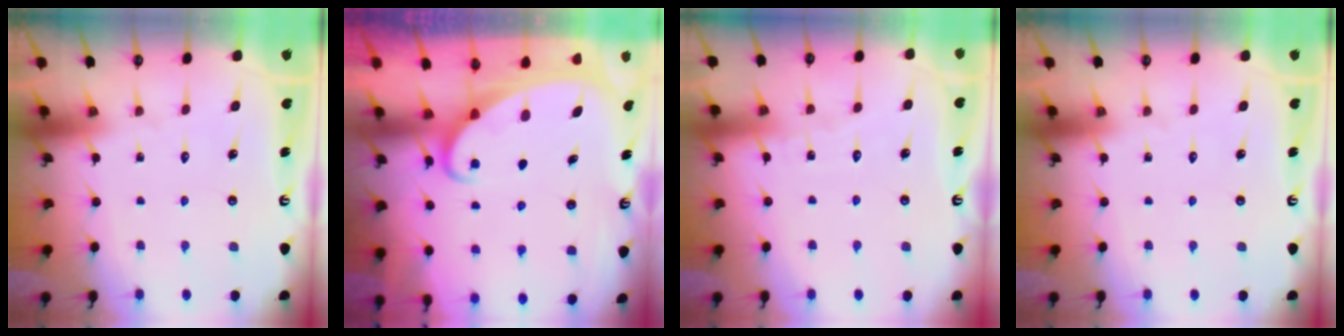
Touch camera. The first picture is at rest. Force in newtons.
{"total": 2.7, "press": 2.7, "slide": 0.4}
{"total": 3.2, "press": 3.2, "slide": 0.4}
{"total": 0.0}